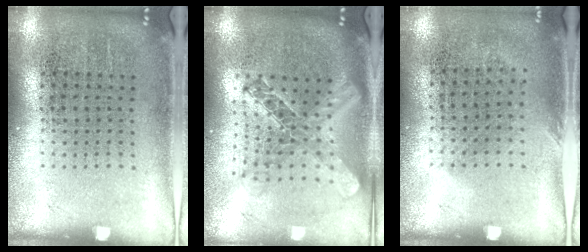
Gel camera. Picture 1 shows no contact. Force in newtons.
{"total": 2.2, "press": 1.8, "slide": 1.2}
{"total": 0.9, "press": 0.7, "slide": 0.5}